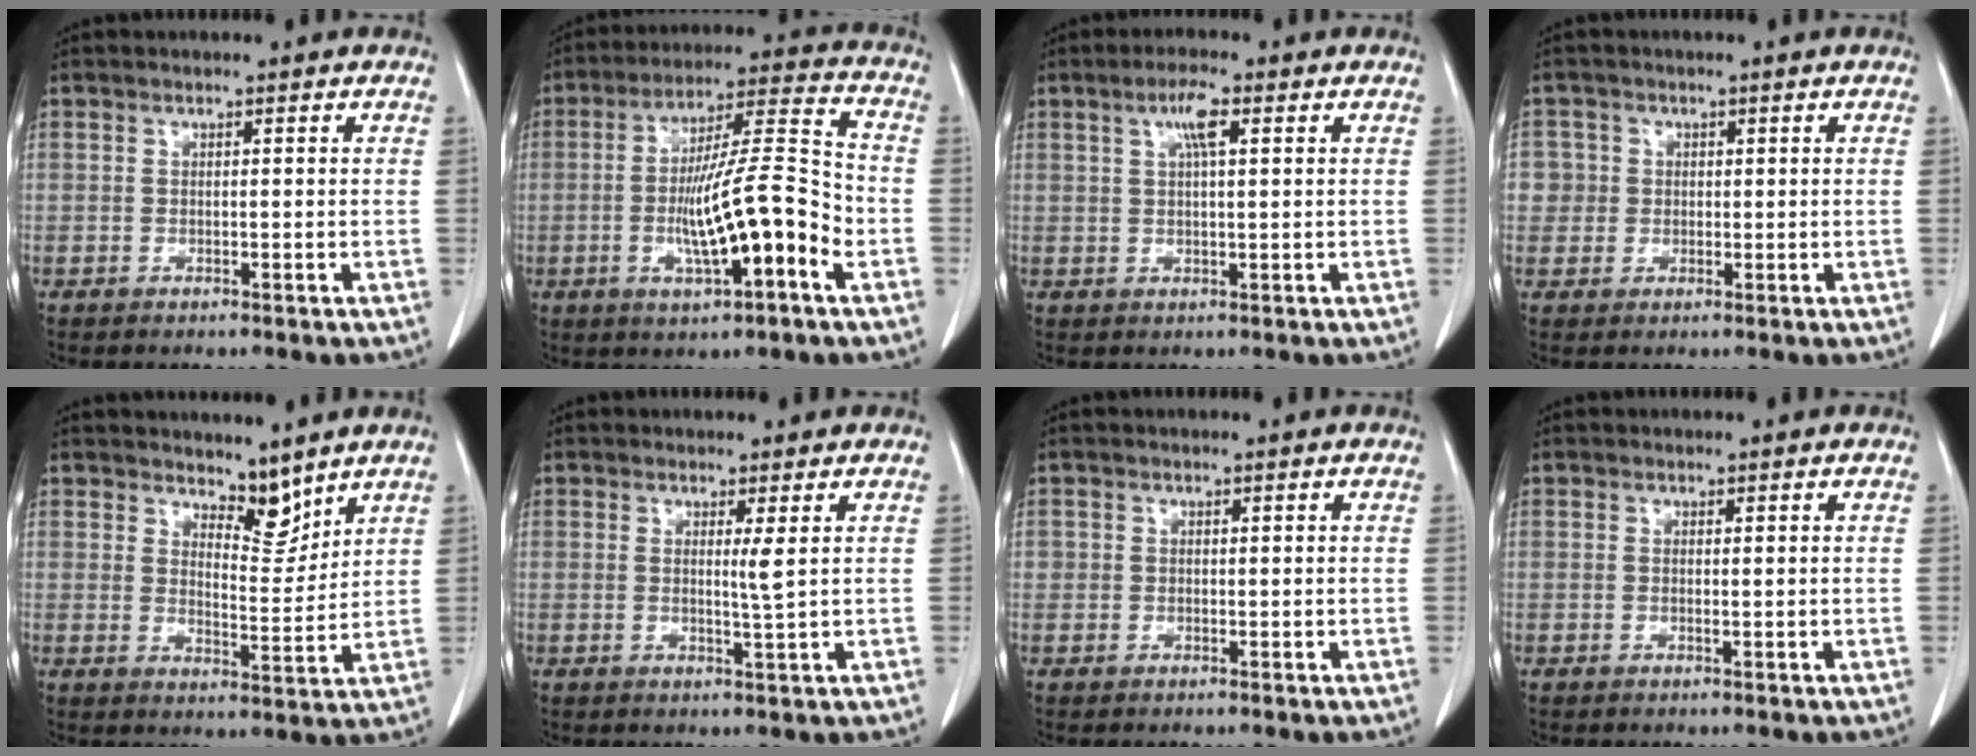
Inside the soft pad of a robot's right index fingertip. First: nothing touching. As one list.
[{"total": 14.9, "force": [-3.9, 1.4, 14.3], "torque": [-0.246, 0.009, -0.065]}, {"total": 3.8, "force": [1.6, 0.6, 3.4], "torque": [-0.067, 0.006, 0.028]}, {"total": 3.3, "force": [0.3, 3.3, 0.0], "torque": [0.018, 0.009, 0.005]}, {"total": 5.2, "force": [4.4, 1.7, 2.0], "torque": [-0.026, -0.009, 0.078]}, {"total": 2.0, "force": [0.6, -0.5, 1.9], "torque": [-0.035, -0.008, 0.012]}, {"total": 0.7, "force": [0.1, 0.7, 0.1], "torque": [0.008, 0.004, -0.001]}, {"total": 0.0}]